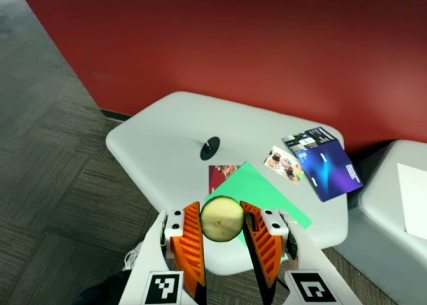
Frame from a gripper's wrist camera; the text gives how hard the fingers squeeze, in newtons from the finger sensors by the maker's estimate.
{"total": 7.6, "left": 7.4, "right": 7.8}